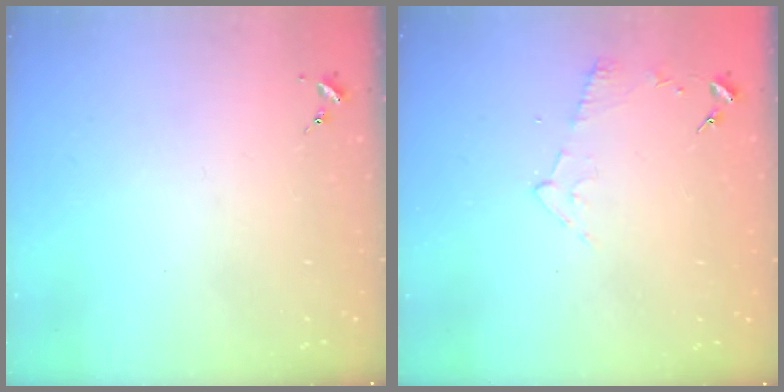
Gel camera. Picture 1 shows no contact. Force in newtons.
{"total": 5.5, "press": 5.4, "slide": 1.0}